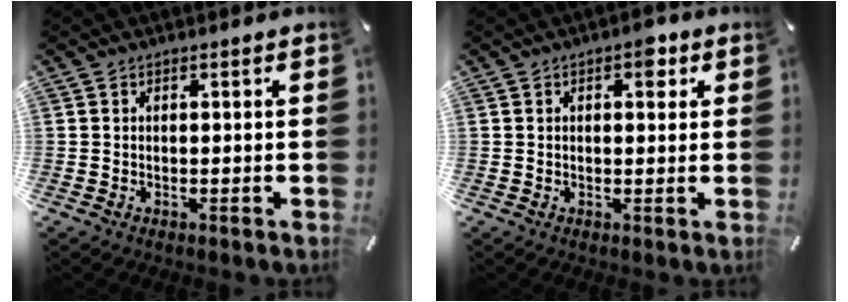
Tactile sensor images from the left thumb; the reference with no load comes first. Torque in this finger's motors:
{"motor_torque": [0.18, -0.25, 0.05, 0.00, -0.03]}